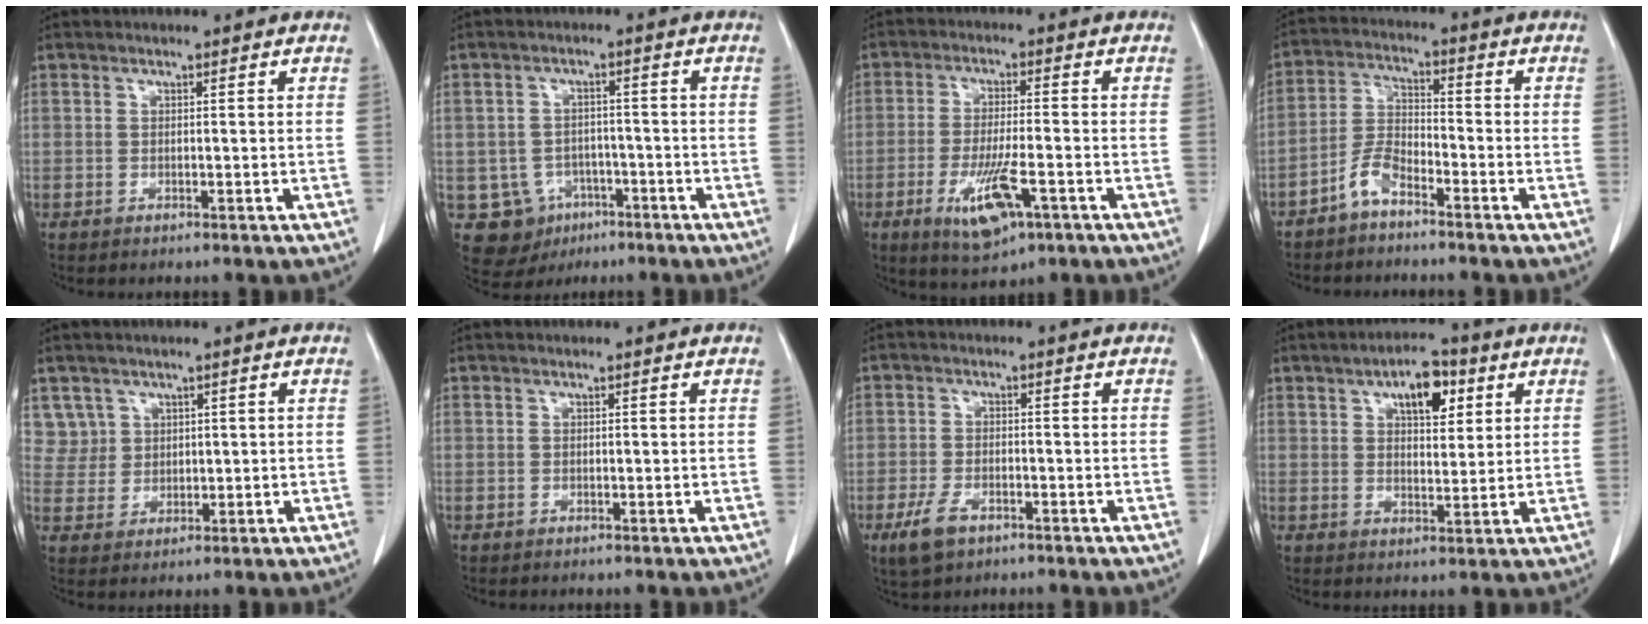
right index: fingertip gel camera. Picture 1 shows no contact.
{"total": 8.3, "force": [-3.2, 7.5, 1.4], "torque": [-0.031, 0.012, -0.034]}
{"total": 8.8, "force": [-3.9, 2.2, 7.6], "torque": [-0.142, -0.016, -0.059]}
{"total": 4.9, "force": [-3.7, 1.5, 2.8], "torque": [-0.065, 0.006, -0.076]}
{"total": 4.4, "force": [2.3, 3.7, -0.5], "torque": [0.022, 0.006, 0.049]}
{"total": 0.0}
{"total": 4.6, "force": [-2.7, 2.5, 2.9], "torque": [-0.065, -0.002, -0.043]}
{"total": 7.3, "force": [3.3, 3.1, 5.6], "torque": [-0.087, 0.008, 0.052]}